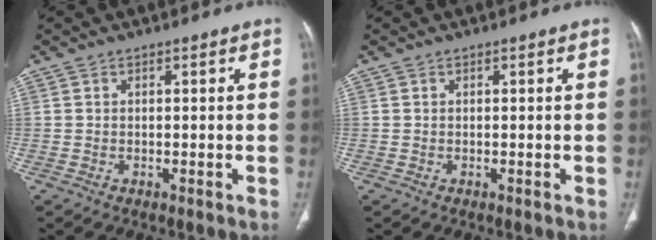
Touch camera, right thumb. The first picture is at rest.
{"total": 0.0}